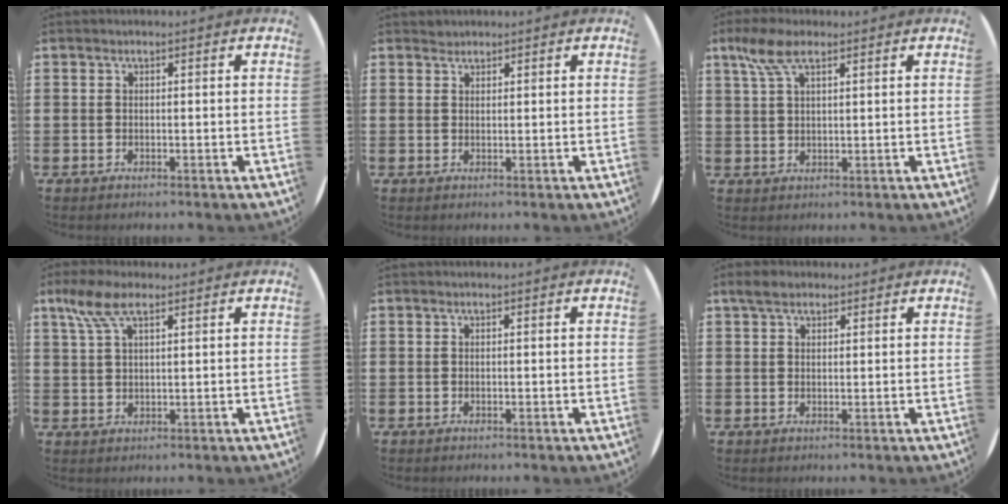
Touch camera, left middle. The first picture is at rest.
{"total": 0.9, "force": [0.9, 0.3, -0.1], "torque": [0.001, 0.002, 0.017]}
{"total": 5.5, "force": [3.1, 2.1, 4.0], "torque": [-0.086, 0.008, 0.056]}
{"total": 5.7, "force": [3.3, 2.2, 4.2], "torque": [-0.091, 0.007, 0.059]}
{"total": 0.0}
{"total": 2.5, "force": [1.9, 1.1, 1.1], "torque": [-0.017, 0.004, 0.035]}